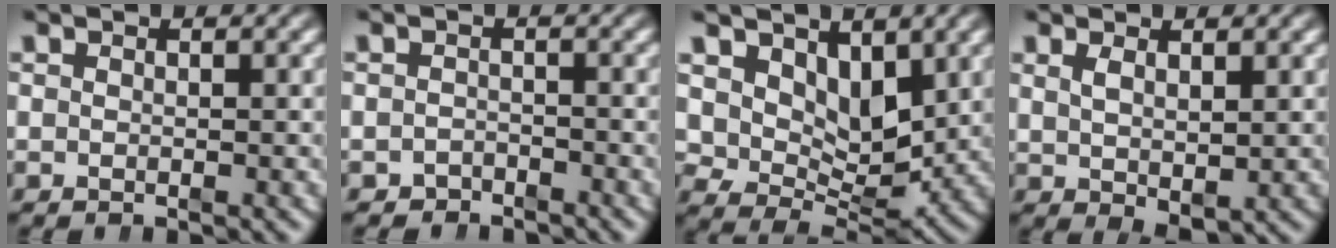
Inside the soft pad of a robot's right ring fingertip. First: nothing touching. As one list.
[{"total": 2.4, "force": [-2.4, 0.1, -0.5], "torque": [0.017, -0.014, -0.033]}, {"total": 6.3, "force": [1.5, 4.3, 4.4], "torque": [-0.075, -0.034, 0.035]}, {"total": 2.1, "force": [0.1, 0.2, 2.0], "torque": [-0.025, -0.014, 0.019]}]